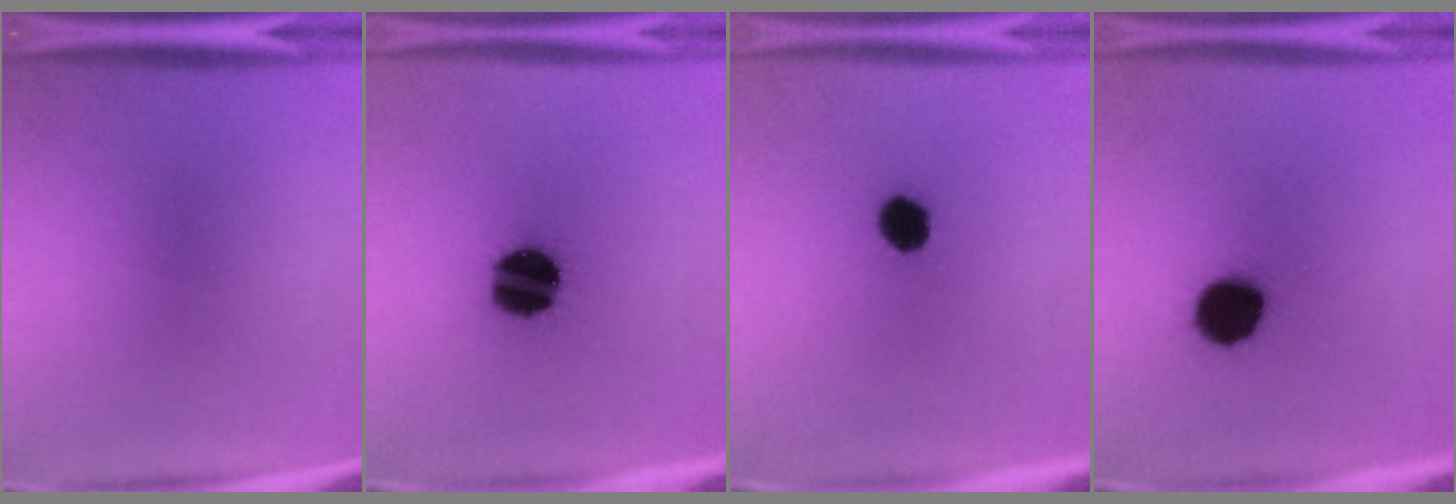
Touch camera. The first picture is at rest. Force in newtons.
{"total": 17.7}
{"total": 6.0}
{"total": 12.3}